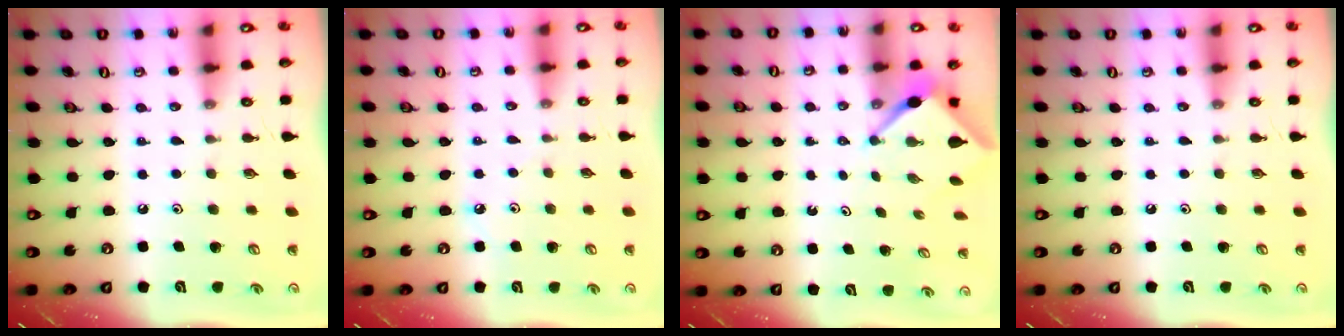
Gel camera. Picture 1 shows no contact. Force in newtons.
{"total": 3.0, "press": 2.9, "slide": 0.4}
{"total": 3.0, "press": 3.0, "slide": 0.2}
{"total": 0.0}